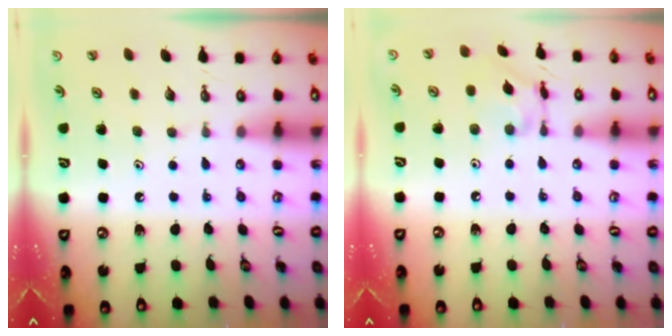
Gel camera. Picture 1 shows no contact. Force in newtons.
{"total": 10.3, "press": 10.3, "slide": 0.6}